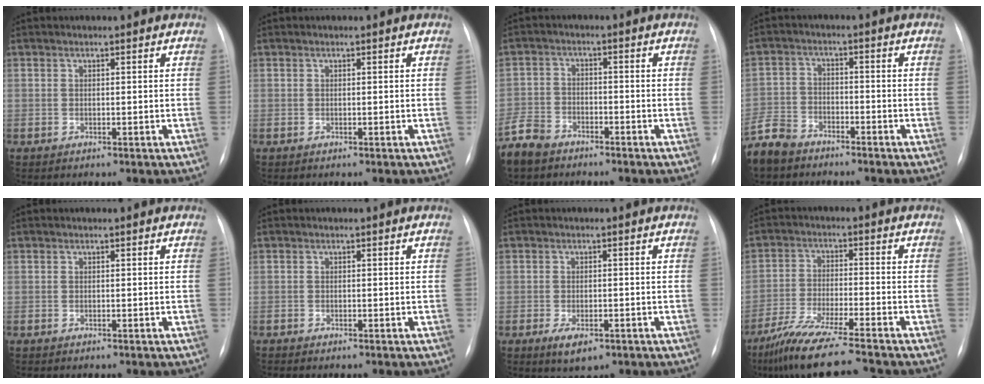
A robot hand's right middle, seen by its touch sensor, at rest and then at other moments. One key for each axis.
{"total": 0.0}
{"total": 6.2, "fx": -5.1, "fy": 3.0, "fz": 1.9, "tx": -0.045, "ty": -0.009, "tz": -0.101}
{"total": 7.5, "fx": -6.4, "fy": 3.4, "fz": 2.0, "tx": -0.048, "ty": -0.011, "tz": -0.122}
{"total": 0.0}
{"total": 0.0}
{"total": 3.8, "fx": -2.0, "fy": 1.7, "fz": 2.8, "tx": -0.051, "ty": -0.004, "tz": -0.026}
{"total": 11.5, "fx": -9.5, "fy": -0.2, "fz": 6.6, "tx": -0.115, "ty": -0.037, "tz": -0.163}